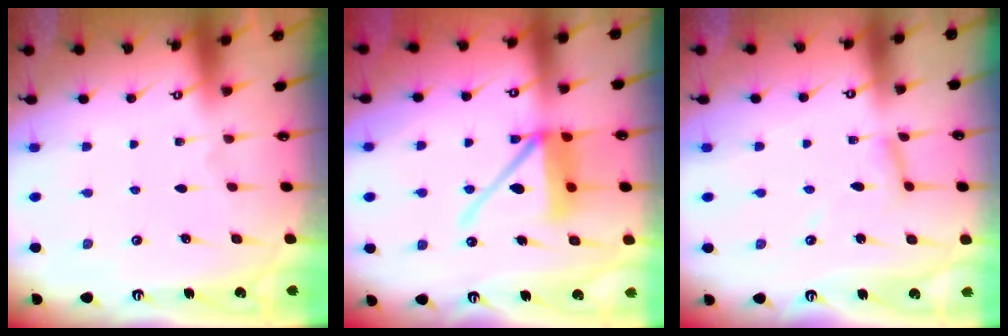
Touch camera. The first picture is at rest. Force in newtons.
{"total": 13.0, "press": 12.9, "slide": 2.0}
{"total": 4.2, "press": 4.2, "slide": 0.3}